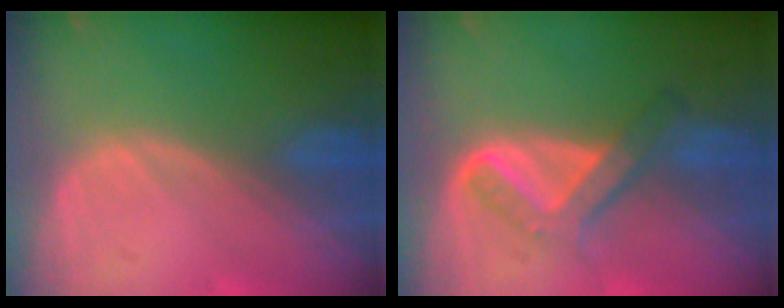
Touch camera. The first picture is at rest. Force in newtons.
{"total": 5.8, "press": 5.2, "slide": 2.5}